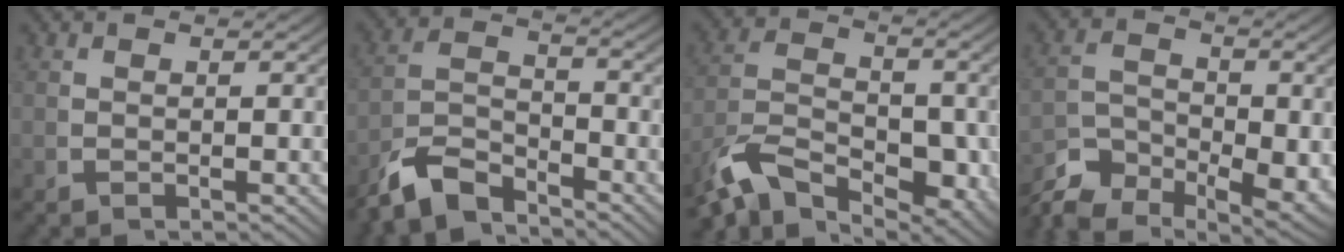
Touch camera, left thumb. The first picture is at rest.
{"total": 6.3, "force": [-4.1, 3.4, 3.4], "torque": [-0.058, -0.023, -0.069]}
{"total": 8.2, "force": [-3.3, 4.9, 5.8], "torque": [-0.100, -0.034, -0.051]}
{"total": 5.6, "force": [-3.5, 3.1, 3.0], "torque": [-0.032, -0.027, -0.061]}